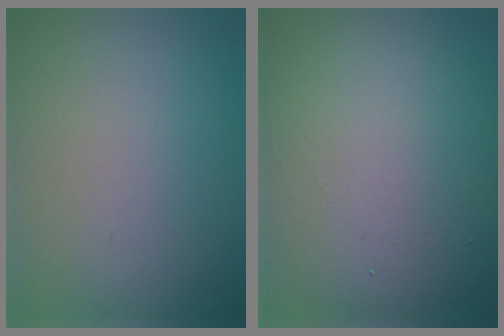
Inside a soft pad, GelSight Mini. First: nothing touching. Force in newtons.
{"total": 12.2, "press": 12.2, "slide": 0.8}